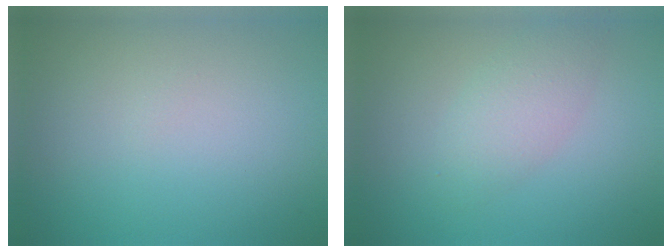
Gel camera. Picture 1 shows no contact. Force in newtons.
{"total": 2.7, "press": 2.7, "slide": 0.1}